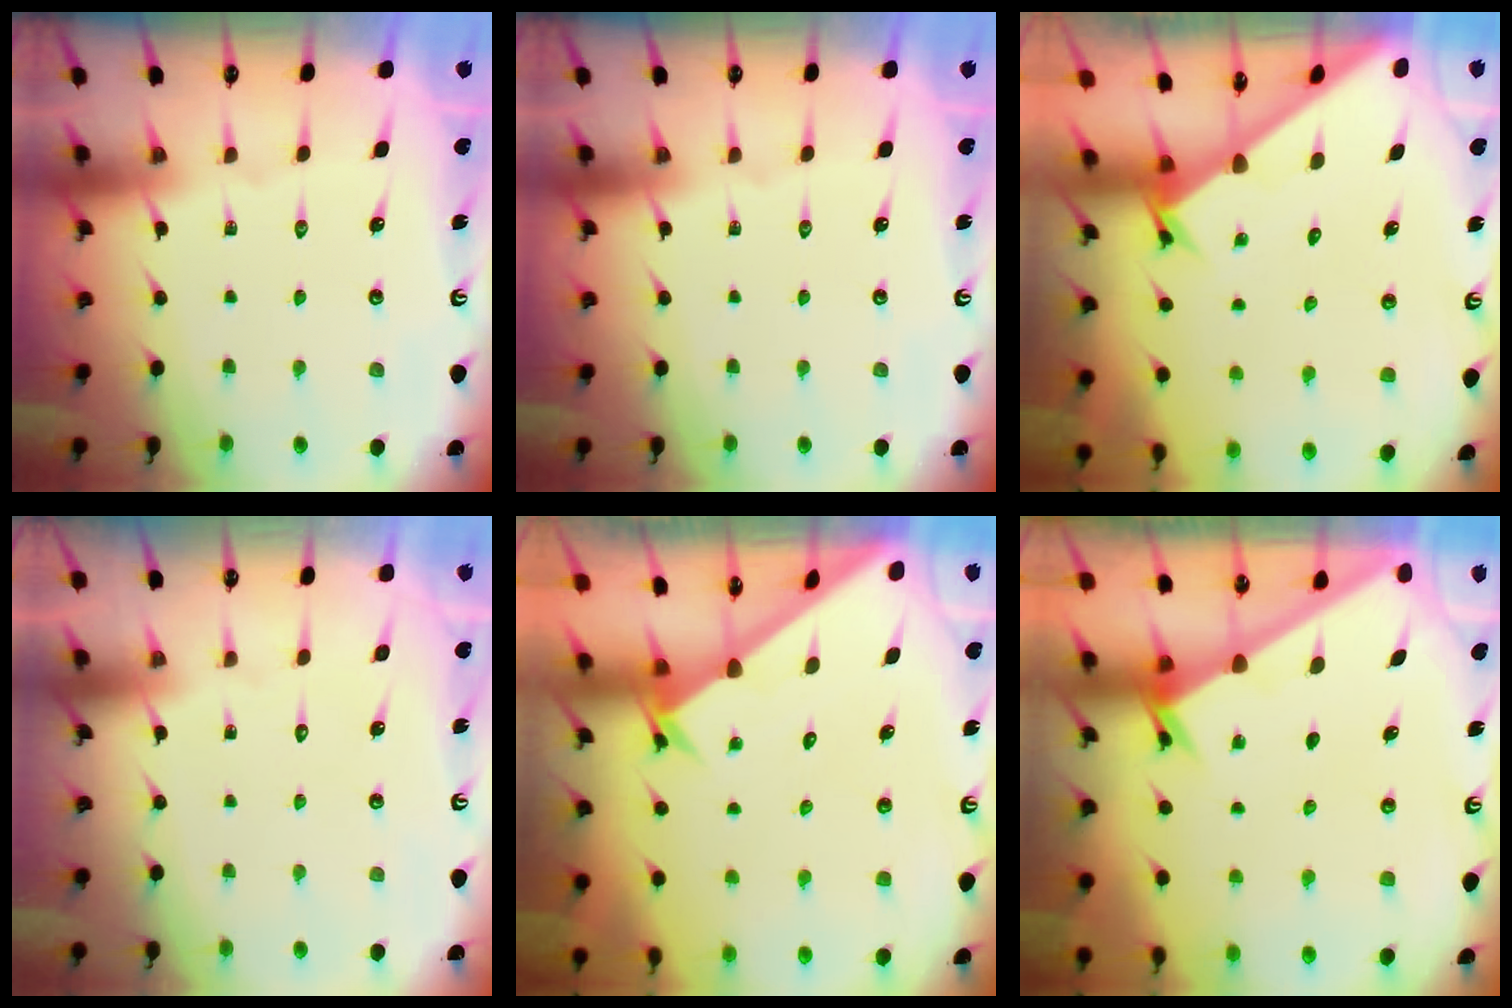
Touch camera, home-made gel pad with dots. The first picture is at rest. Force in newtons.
{"total": 0.0}
{"total": 2.7, "press": 2.6, "slide": 0.3}
{"total": 1.7, "press": 1.7, "slide": 0.1}
{"total": 2.5, "press": 2.5, "slide": 0.2}
{"total": 2.4, "press": 2.4, "slide": 0.2}